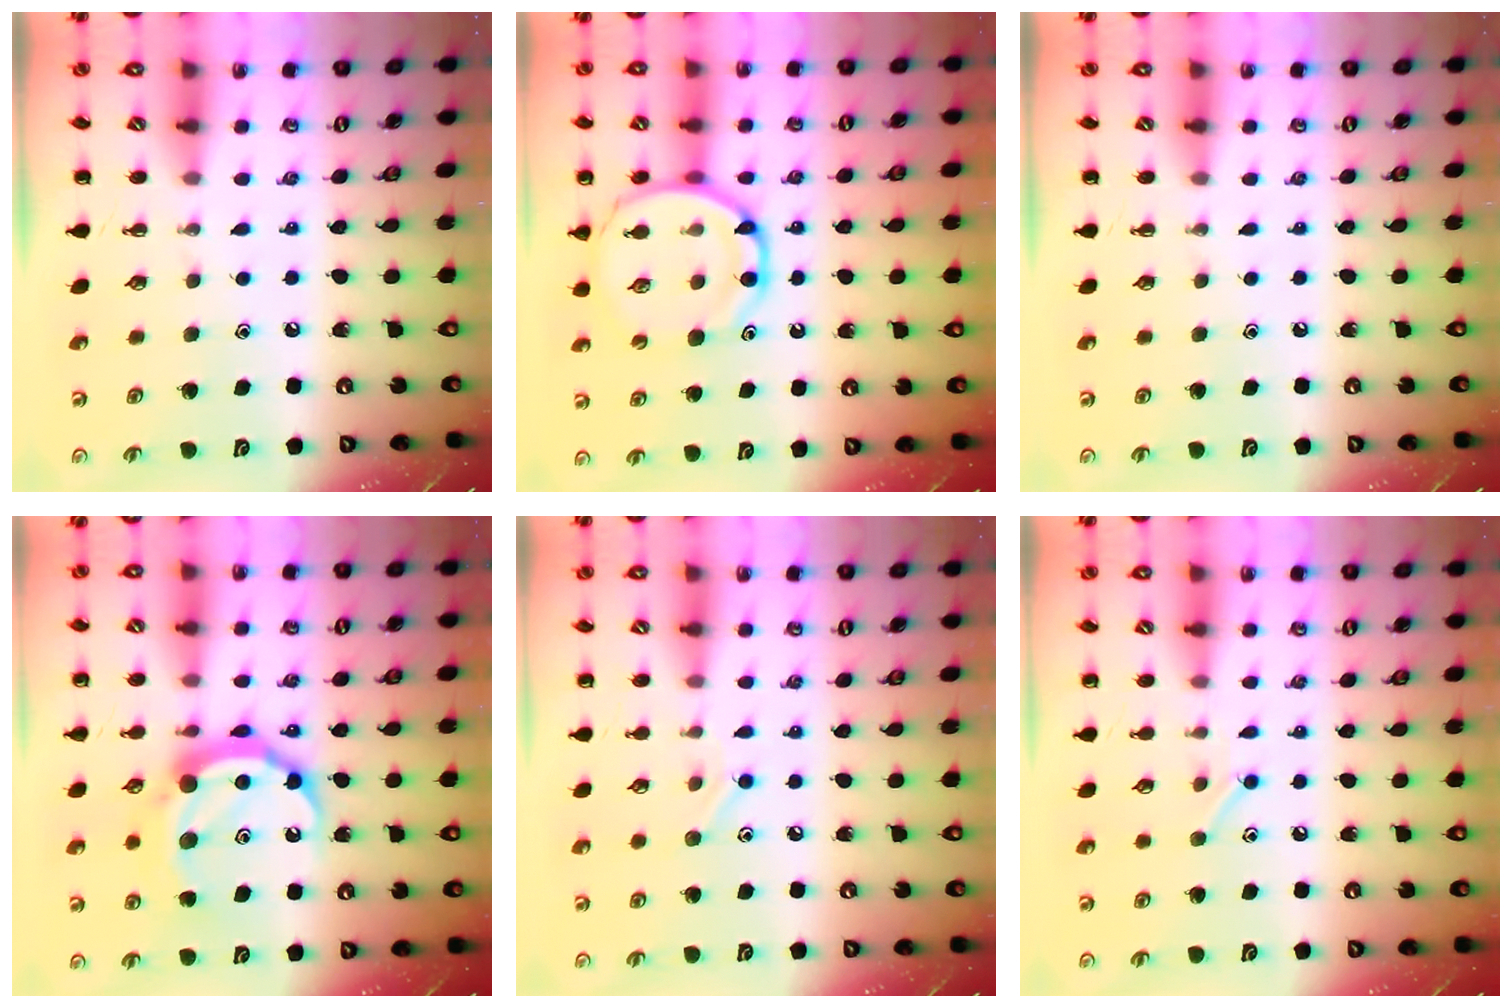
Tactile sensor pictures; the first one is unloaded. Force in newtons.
{"total": 13.7, "press": 13.3, "slide": 3.2}
{"total": 0.0}
{"total": 14.0, "press": 14.0, "slide": 0.9}
{"total": 8.2, "press": 8.0, "slide": 2.0}
{"total": 6.2, "press": 6.1, "slide": 0.9}